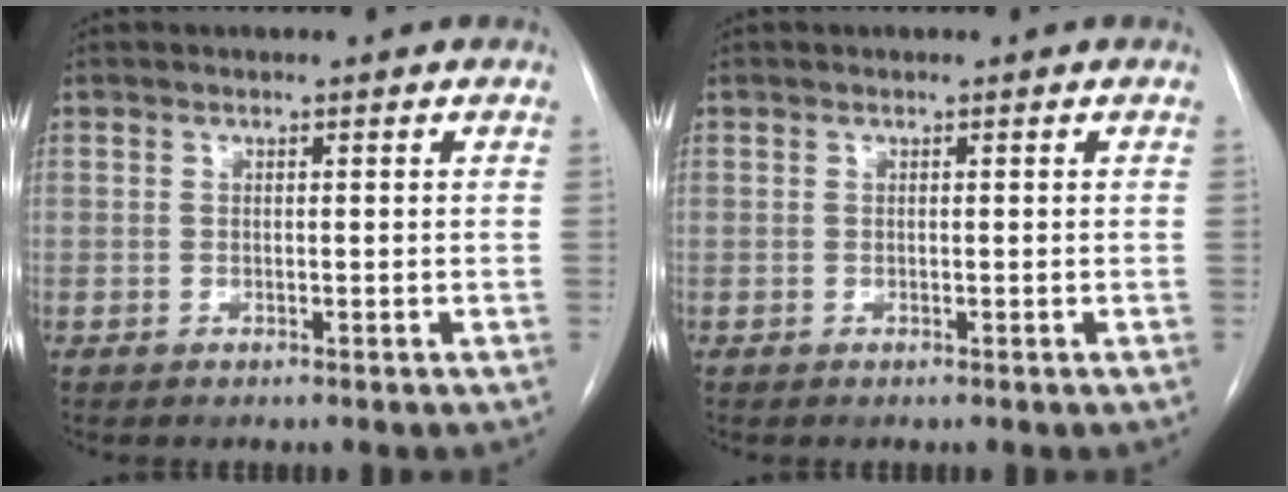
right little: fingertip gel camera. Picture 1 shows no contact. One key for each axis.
{"total": 0.0}